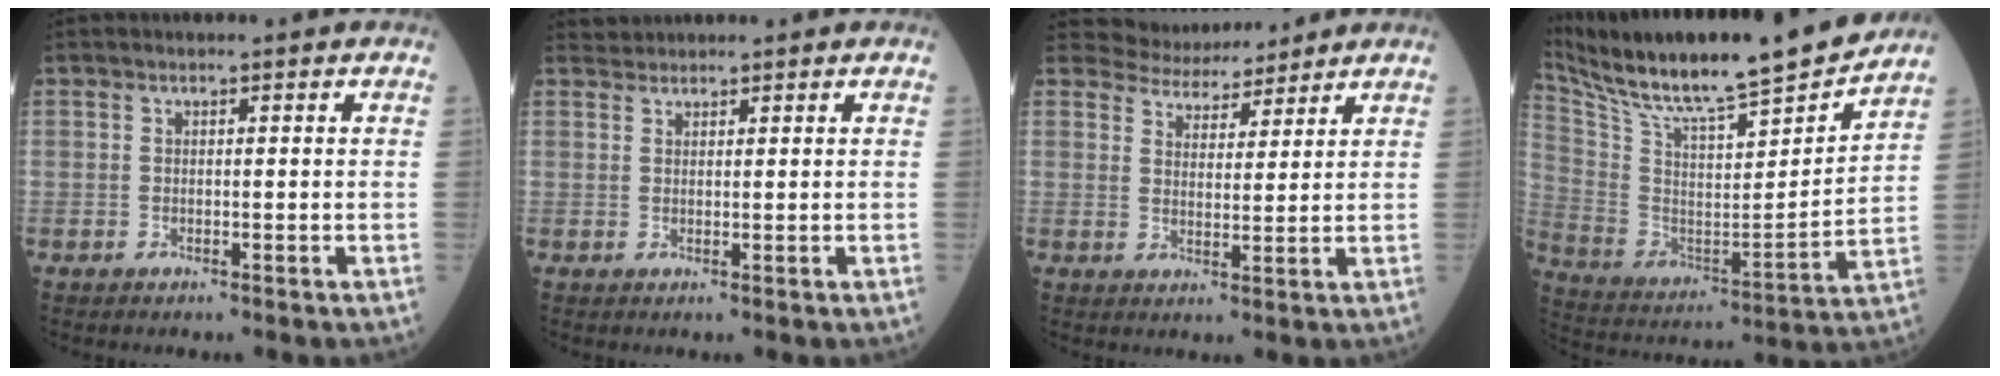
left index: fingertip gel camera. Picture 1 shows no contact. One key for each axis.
{"total": 1.5, "fx": 1.4, "fy": 0.1, "fz": -0.5, "tx": 0.001, "ty": 0.011, "tz": 0.030}
{"total": 7.4, "fx": 7.1, "fy": 1.9, "fz": 0.2, "tx": -0.009, "ty": 0.014, "tz": 0.114}
{"total": 26.1, "fx": 22.7, "fy": 2.6, "fz": 12.7, "tx": -0.238, "ty": -0.033, "tz": 0.356}